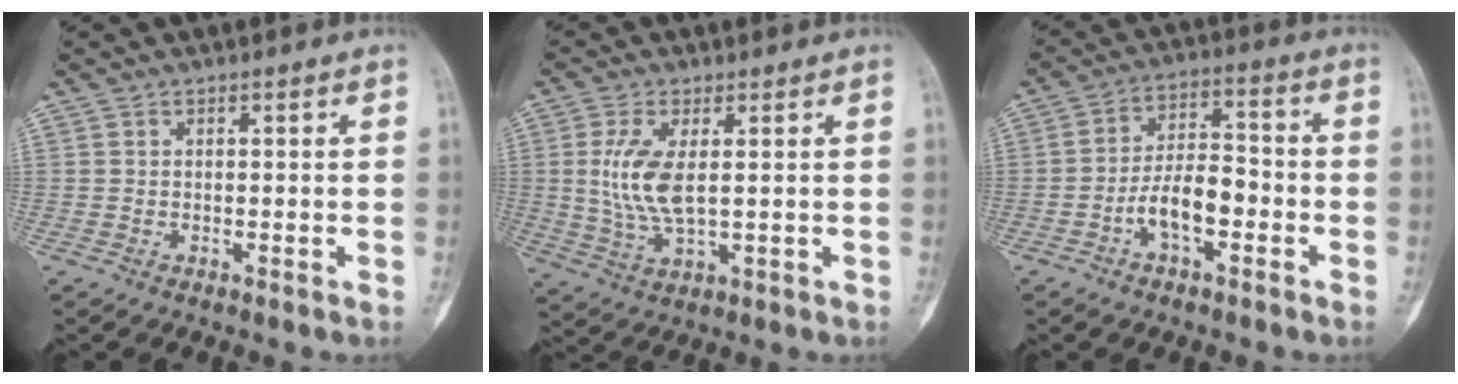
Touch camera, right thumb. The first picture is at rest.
{"total": 8.6, "force": [1.2, 3.4, 7.8], "torque": [-0.176, -0.012, 0.031]}
{"total": 9.1, "force": [-3.2, 4.4, 7.2], "torque": [-0.119, 0.037, -0.063]}